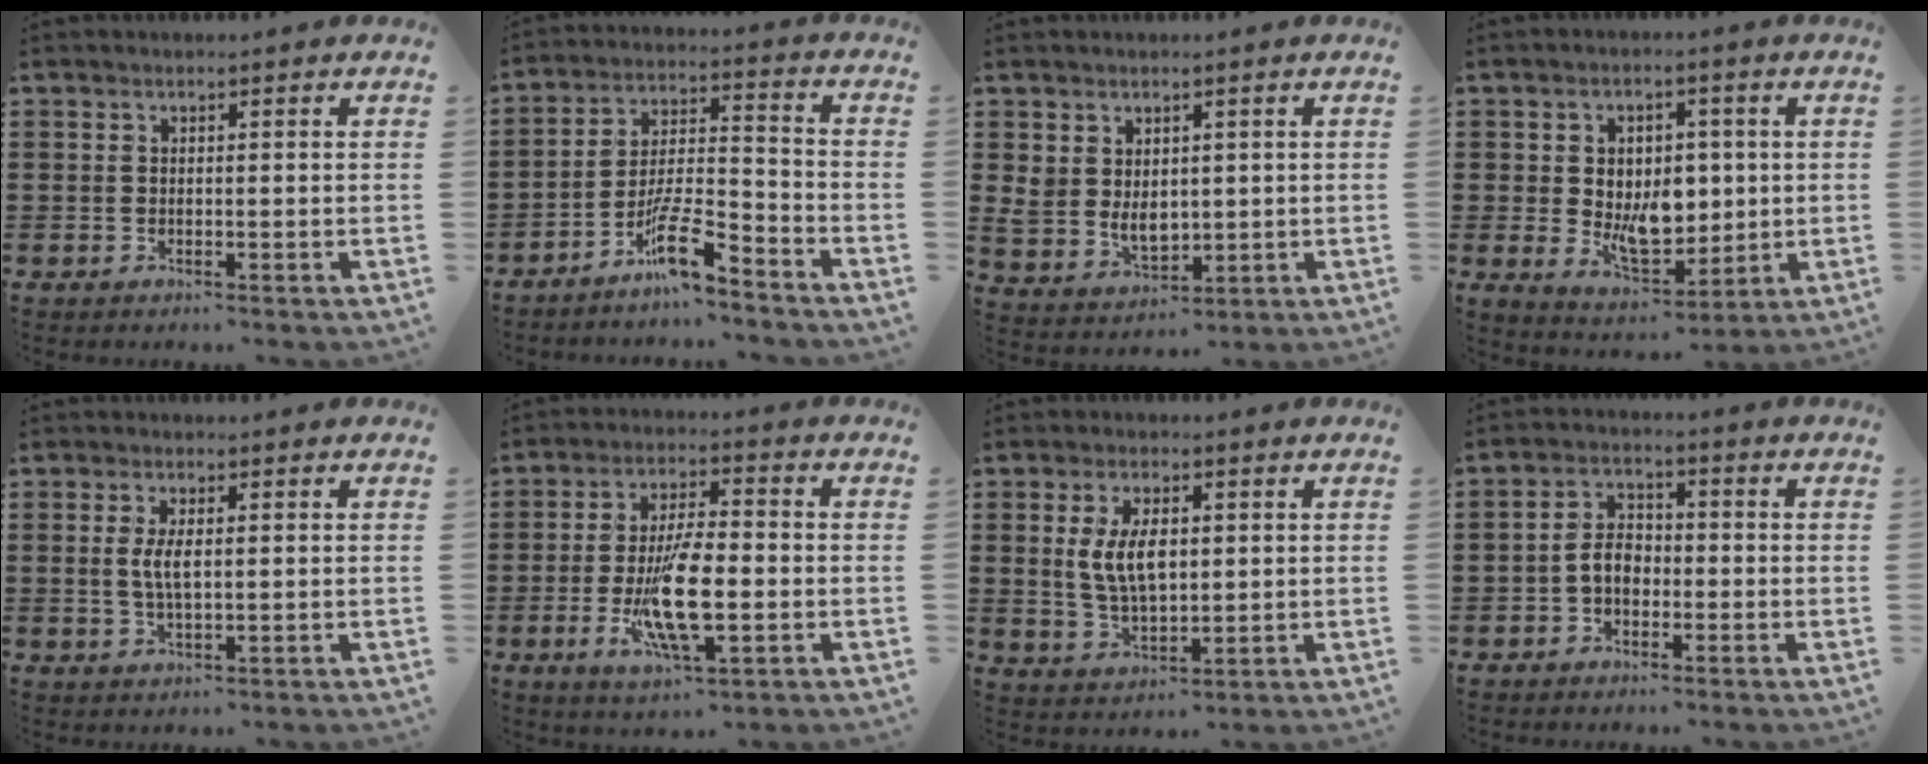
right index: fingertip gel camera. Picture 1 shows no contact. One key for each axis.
{"total": 9.1, "fx": -6.9, "fy": 1.5, "fz": 5.7, "tx": -0.114, "ty": 0.006, "tz": -0.130}
{"total": 4.7, "fx": 1.2, "fy": 3.8, "fz": 2.6, "tx": -0.060, "ty": 0.009, "tz": 0.025}
{"total": 7.7, "fx": 0.2, "fy": 5.7, "fz": 5.2, "tx": -0.079, "ty": 0.009, "tz": 0.005}
{"total": 3.5, "fx": 0.4, "fy": 1.2, "fz": 3.3, "tx": -0.072, "ty": 0.001, "tz": 0.002}
{"total": 11.6, "fx": -2.6, "fy": 3.7, "fz": 10.6, "tx": -0.216, "ty": -0.013, "tz": -0.046}
{"total": 7.0, "fx": 1.0, "fy": 3.4, "fz": 6.0, "tx": -0.120, "ty": 0.004, "tz": 0.013}
{"total": 4.3, "fx": -1.2, "fy": 2.8, "fz": 3.0, "tx": -0.072, "ty": 0.004, "tz": -0.028}